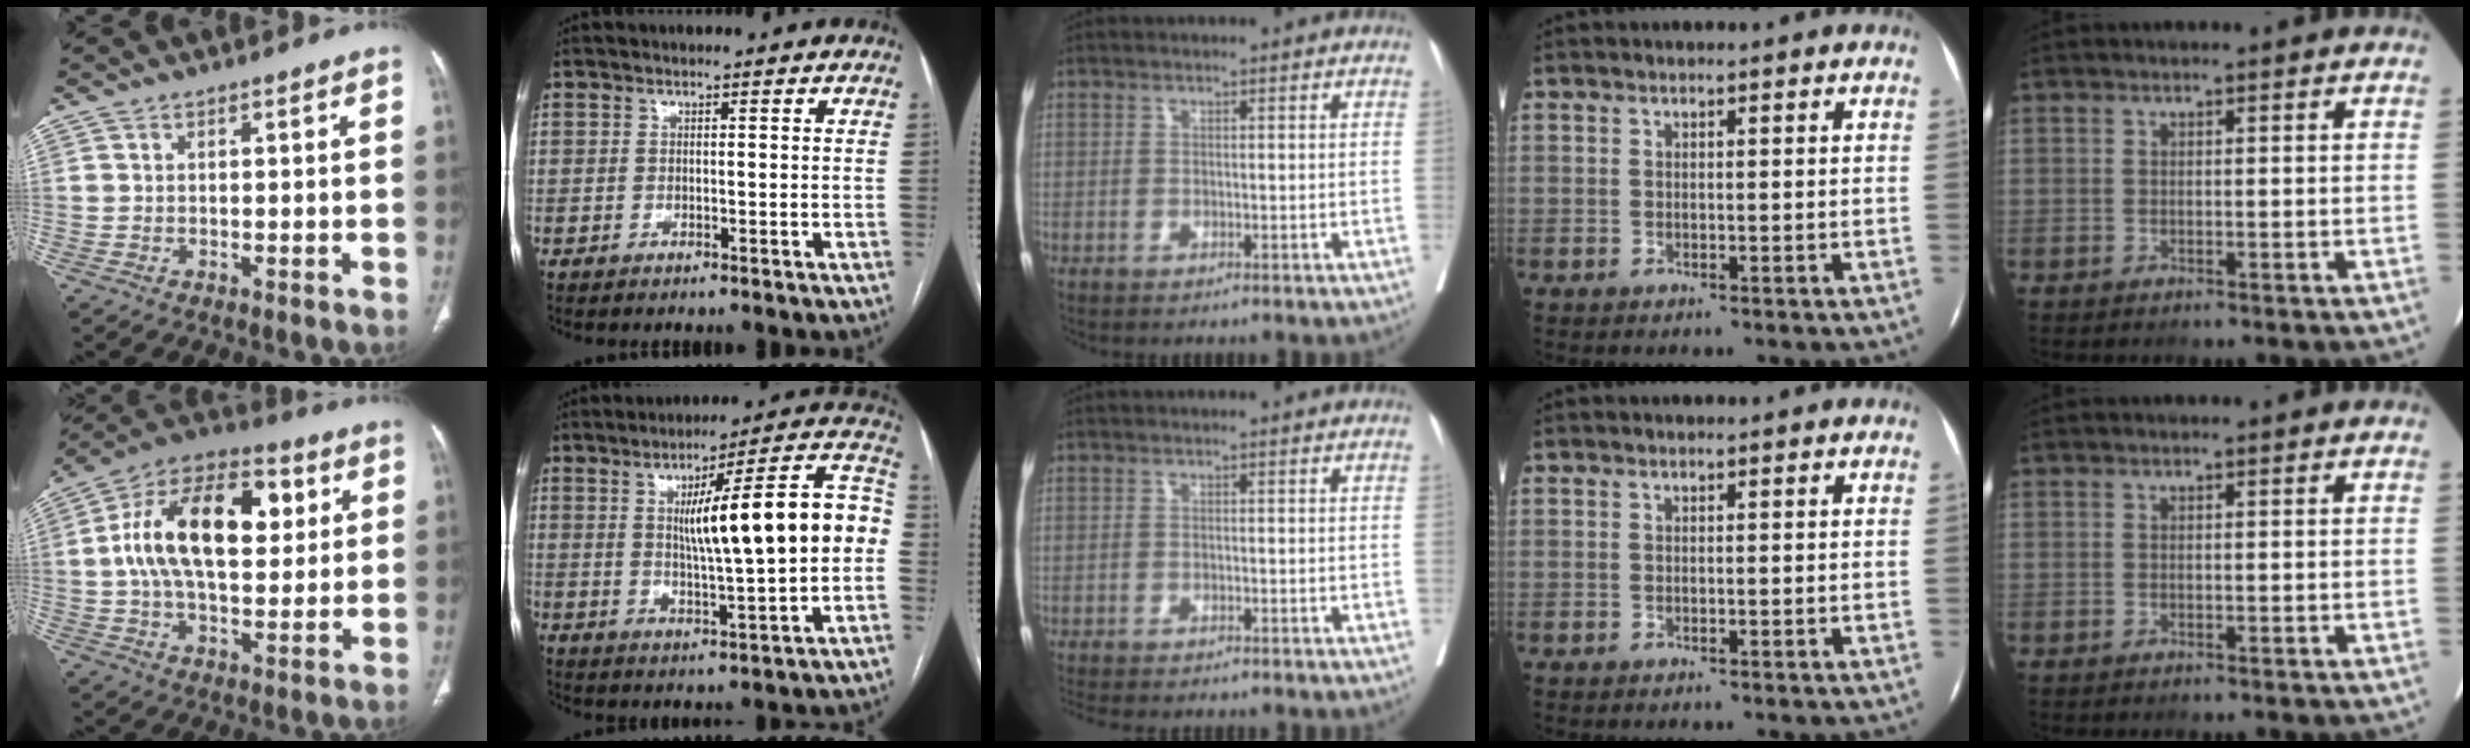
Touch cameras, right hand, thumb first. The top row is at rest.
{"thumb": {"total": 22.0, "force": [4.2, 12.2, 17.8], "torque": [-0.282, 0.016, 0.060]}, "index": {"total": 17.7, "force": [1.1, 1.8, 17.6], "torque": [-0.253, 0.034, 0.017]}, "middle": {"total": 8.9, "force": [-7.8, 1.4, 3.9], "torque": [-0.049, -0.010, -0.105]}}